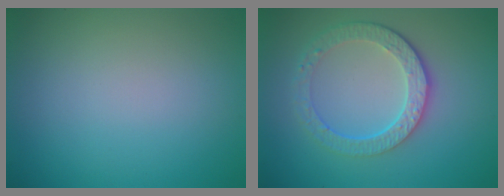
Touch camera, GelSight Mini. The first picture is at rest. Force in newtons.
{"total": 4.5, "press": 3.3, "slide": 3.1}